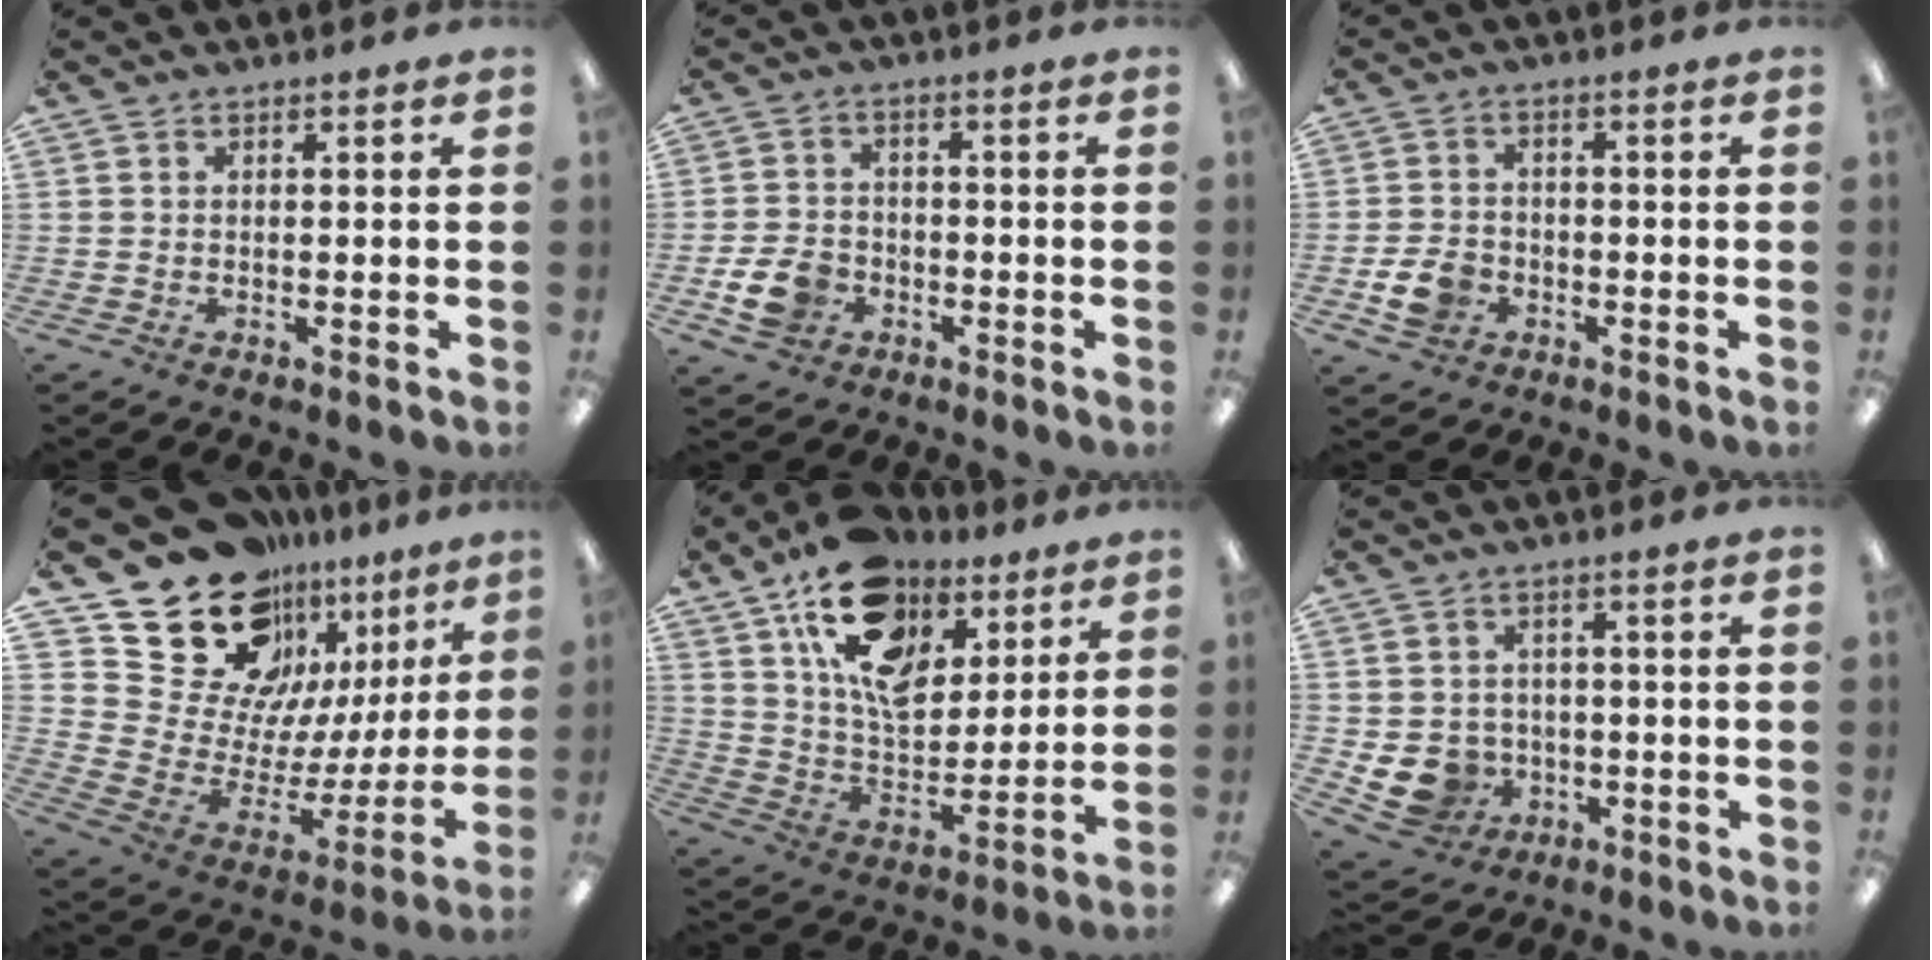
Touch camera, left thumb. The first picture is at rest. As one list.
[{"total": 7.4, "force": [-3.1, 5.6, 3.8], "torque": [-0.082, 0.011, -0.060]}, {"total": 6.5, "force": [-2.6, 5.0, 3.2], "torque": [-0.068, 0.006, -0.050]}, {"total": 24.0, "force": [18.3, 12.8, 8.7], "torque": [-0.153, -0.132, 0.350]}, {"total": 18.5, "force": [10.8, 11.1, 10.1], "torque": [-0.170, -0.049, 0.197]}, {"total": 8.2, "force": [-2.0, 7.4, 2.8], "torque": [-0.082, 0.013, -0.031]}]